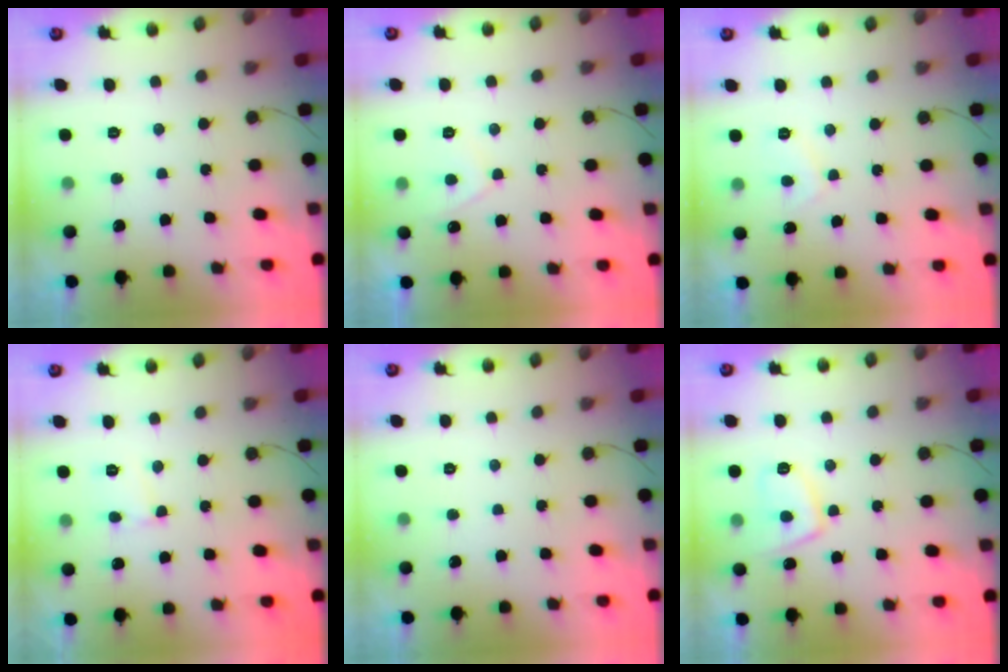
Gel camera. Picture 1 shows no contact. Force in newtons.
{"total": 2.8, "press": 2.7, "slide": 0.5}
{"total": 2.5, "press": 2.4, "slide": 0.8}
{"total": 3.2, "press": 3.2, "slide": 0.3}
{"total": 0.0}
{"total": 8.2, "press": 8.1, "slide": 1.2}